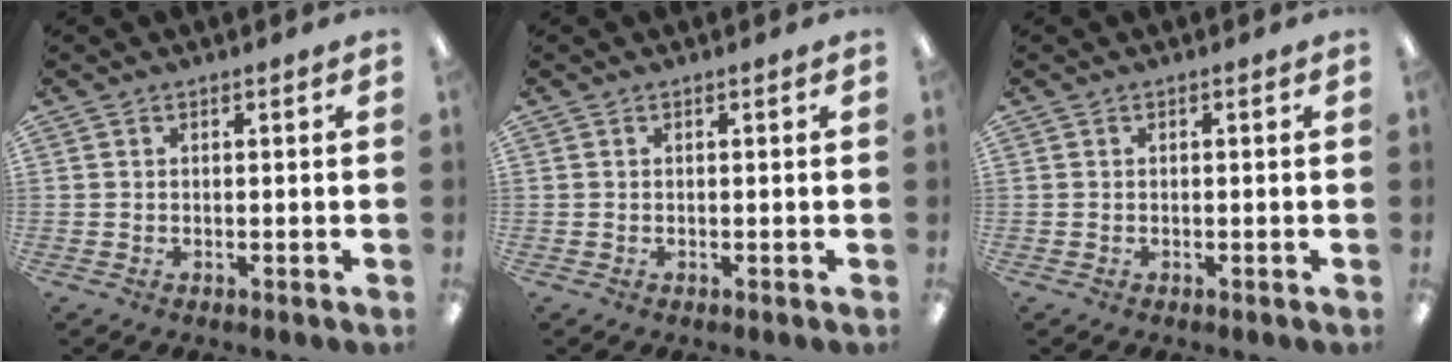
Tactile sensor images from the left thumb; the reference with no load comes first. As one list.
[{"total": 0.0}, {"total": 0.0}]